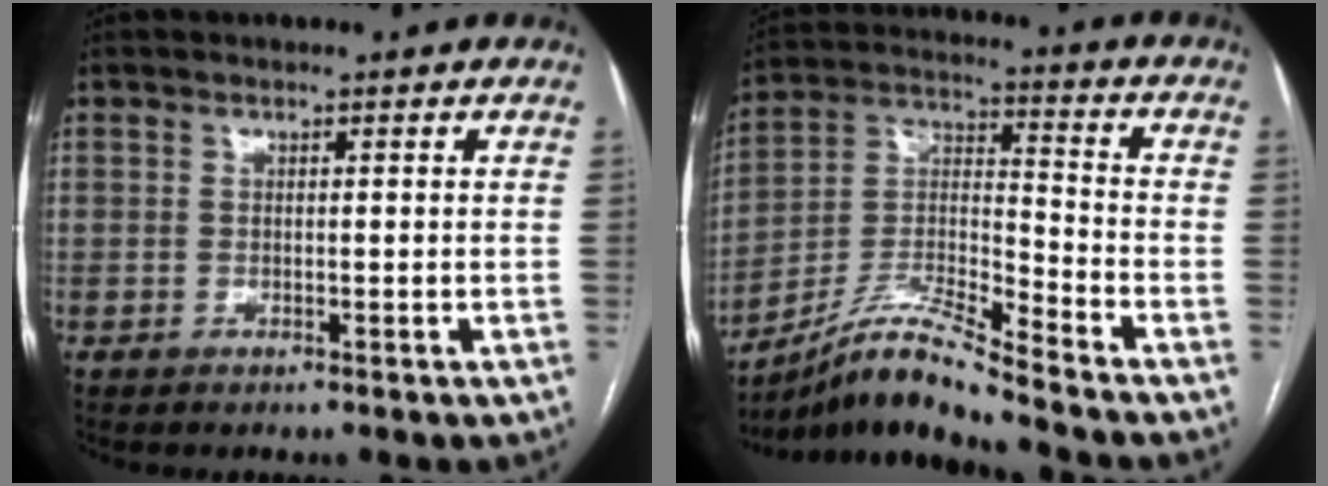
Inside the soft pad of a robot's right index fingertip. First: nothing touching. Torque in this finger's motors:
{"motor_torque": [0.03, -0.23, -0.01, 0.06]}